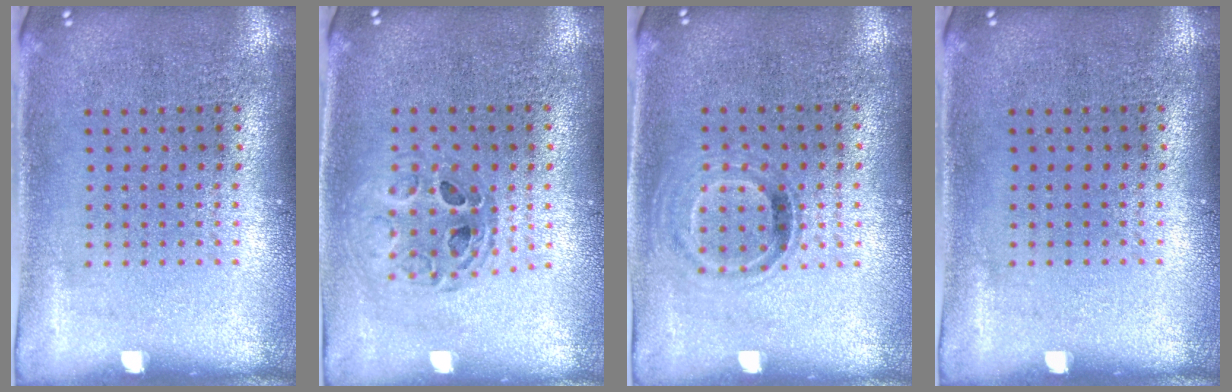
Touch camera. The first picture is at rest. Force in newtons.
{"total": 0.9, "press": 0.8, "slide": 0.1}
{"total": 0.8, "press": 0.7, "slide": 0.4}
{"total": 0.0}